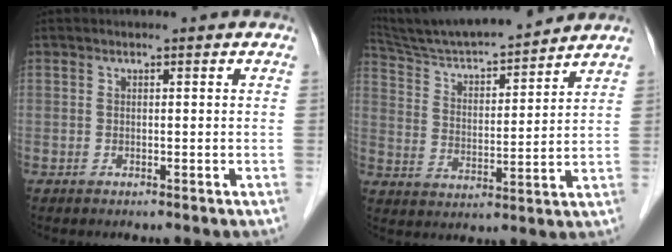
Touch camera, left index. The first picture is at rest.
{"total": 16.4, "force": [15.2, 0.8, 6.1], "torque": [-0.113, 0.007, 0.253]}